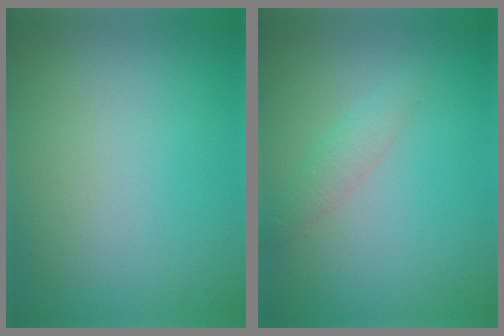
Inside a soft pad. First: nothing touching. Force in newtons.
{"total": 1.5, "press": 1.5, "slide": 0.0}